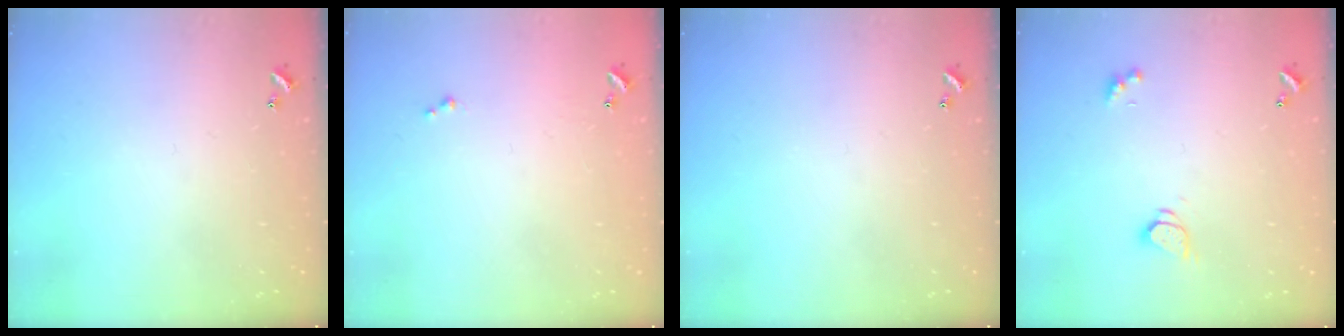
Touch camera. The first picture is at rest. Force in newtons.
{"total": 1.2, "press": 1.2, "slide": 0.2}
{"total": 0.0}
{"total": 1.8, "press": 1.8, "slide": 0.3}